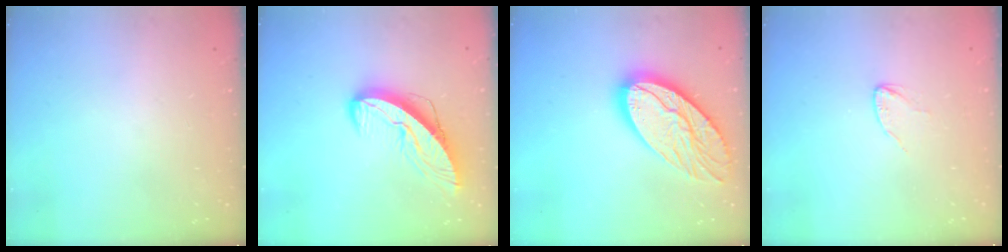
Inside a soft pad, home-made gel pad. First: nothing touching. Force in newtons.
{"total": 10.1, "press": 10.0, "slide": 1.1}
{"total": 21.2, "press": 21.1, "slide": 1.7}
{"total": 2.3, "press": 2.3, "slide": 0.2}